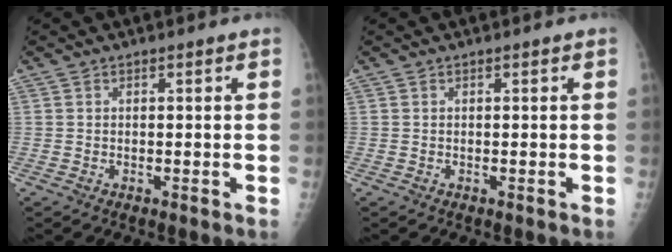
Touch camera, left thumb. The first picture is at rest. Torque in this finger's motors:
{"motor_torque": [-0.11, 0.00, -0.11, -0.04, 0.00]}